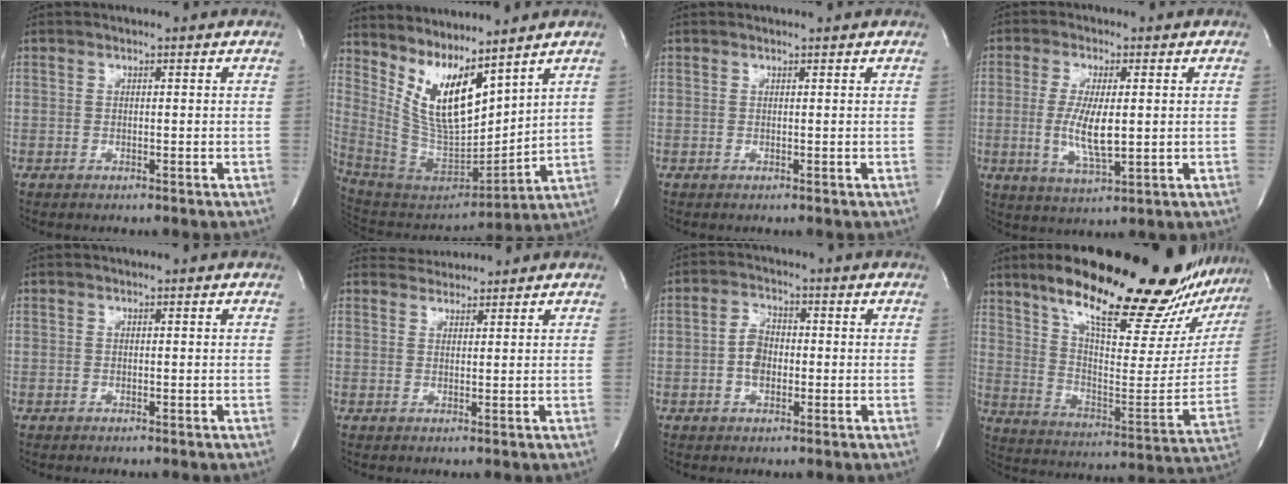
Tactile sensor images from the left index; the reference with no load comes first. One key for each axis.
{"total": 12.1, "fx": 7.7, "fy": 3.0, "fz": 8.8, "tx": -0.178, "ty": -0.015, "tz": 0.167}
{"total": 0.7, "fx": 0.7, "fy": -0.1, "fz": 0.0, "tx": -0.004, "ty": -0.003, "tz": 0.011}
{"total": 7.3, "fx": -0.2, "fy": 1.7, "fz": 7.1, "tx": -0.146, "ty": -0.013, "tz": -0.001}
{"total": 0.0}
{"total": 2.5, "fx": 2.4, "fy": 0.2, "fz": -0.6, "tx": 0.002, "ty": 0.014, "tz": 0.047}
{"total": 4.1, "fx": -0.7, "fy": 2.7, "fz": 3.0, "tx": -0.063, "ty": 0.010, "tz": -0.015}
{"total": 31.8, "fx": 23.9, "fy": 6.0, "fz": 20.1, "tx": -0.286, "ty": -0.036, "tz": 0.335}